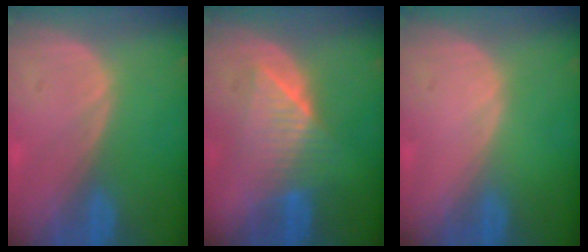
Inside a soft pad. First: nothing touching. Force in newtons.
{"total": 6.4, "press": 6.3, "slide": 1.0}
{"total": 0.0}